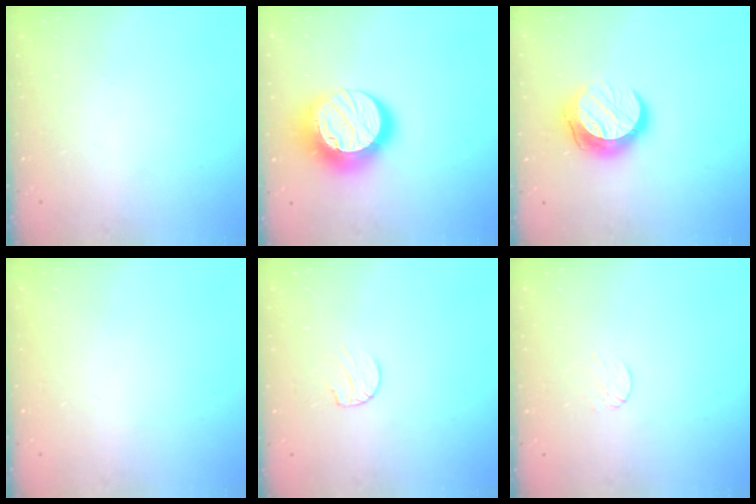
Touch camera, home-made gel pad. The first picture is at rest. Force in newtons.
{"total": 17.9, "press": 17.8, "slide": 1.4}
{"total": 12.2, "press": 12.2, "slide": 0.9}
{"total": 0.6, "press": 0.5, "slide": 0.1}
{"total": 6.6, "press": 6.5, "slide": 0.7}
{"total": 3.0, "press": 3.0, "slide": 0.2}